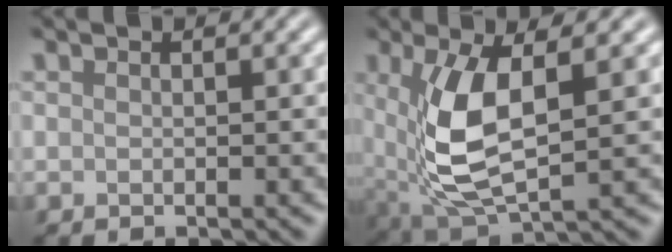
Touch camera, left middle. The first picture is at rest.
{"total": 7.5, "force": [0.8, 3.1, 6.7], "torque": [-0.156, -0.011, 0.022]}